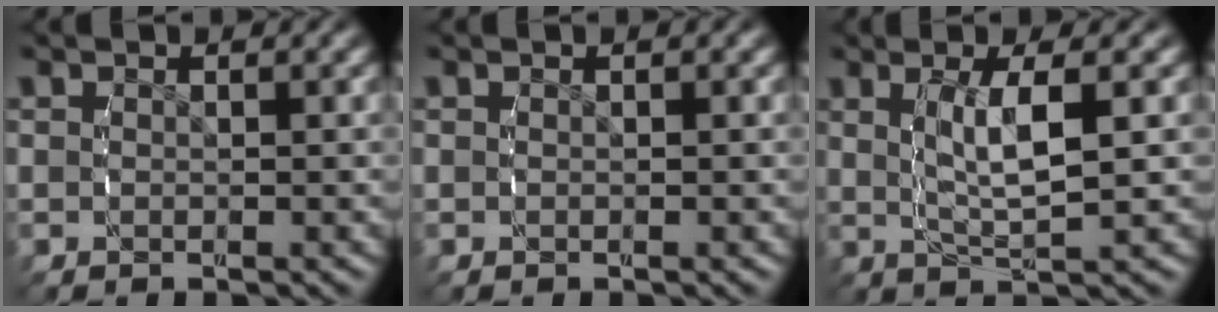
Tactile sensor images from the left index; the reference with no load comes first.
{"total": 0.0}
{"total": 4.1, "force": [0.0, 1.2, 4.0], "torque": [-0.082, -0.003, 0.006]}